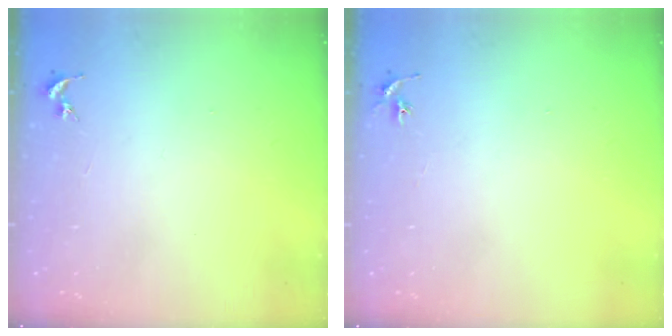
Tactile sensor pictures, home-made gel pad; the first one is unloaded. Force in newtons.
{"total": 2.9, "press": 2.9, "slide": 0.3}